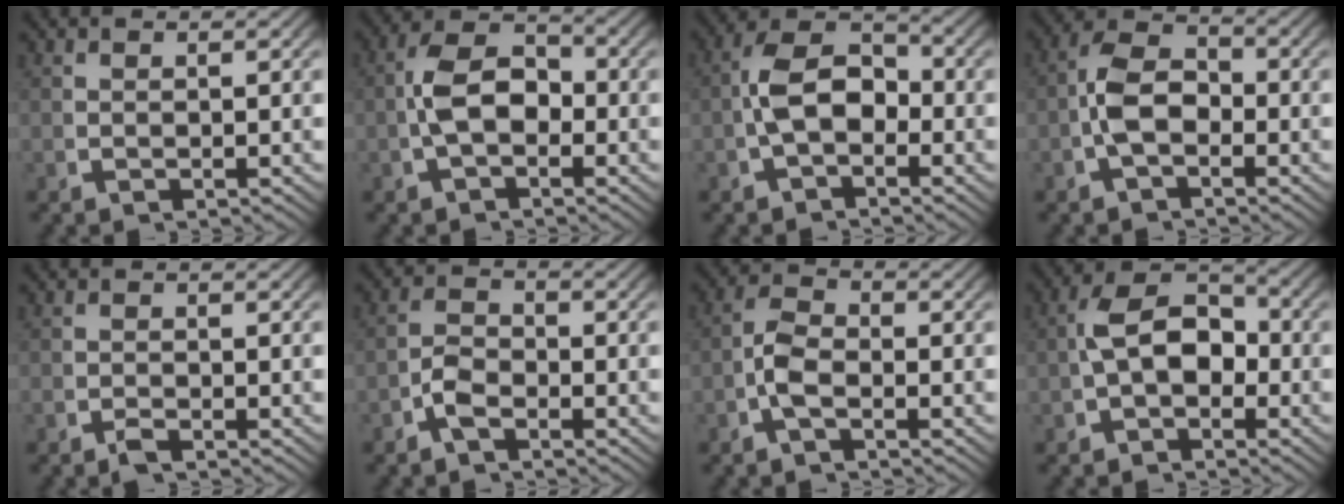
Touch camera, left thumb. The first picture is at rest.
{"total": 6.7, "force": [-0.4, 4.4, 5.0], "torque": [-0.092, -0.010, -0.004]}
{"total": 7.6, "force": [-0.7, 5.2, 5.5], "torque": [-0.100, -0.015, -0.008]}
{"total": 6.1, "force": [-0.7, 4.2, 4.4], "torque": [-0.088, -0.013, -0.011]}
{"total": 1.1, "force": [-1.1, 0.3, 0.3], "torque": [-0.008, -0.005, -0.022]}
{"total": 2.6, "force": [-1.3, 1.6, 1.5], "torque": [-0.030, -0.006, -0.028]}
{"total": 3.5, "force": [-0.7, 2.2, 2.7], "torque": [-0.057, -0.008, -0.016]}
{"total": 7.1, "force": [-0.4, 4.7, 5.3], "torque": [-0.091, -0.014, -0.002]}